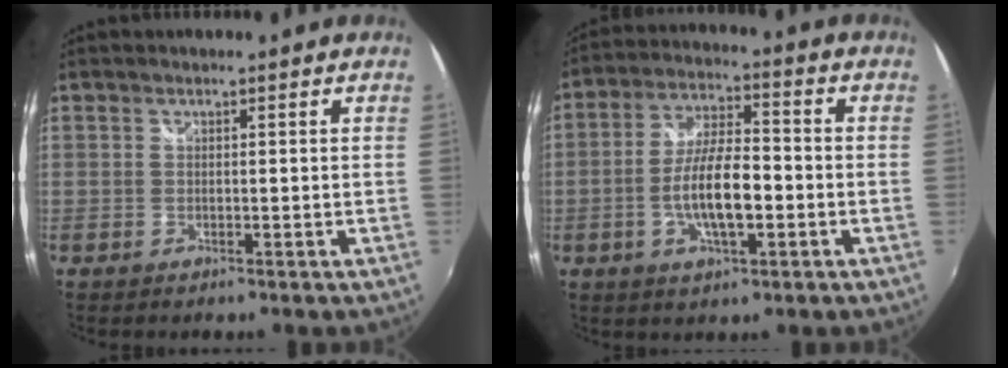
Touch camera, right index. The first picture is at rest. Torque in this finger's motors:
{"motor_torque": [1.16, -0.98, 0.90, 0.18]}